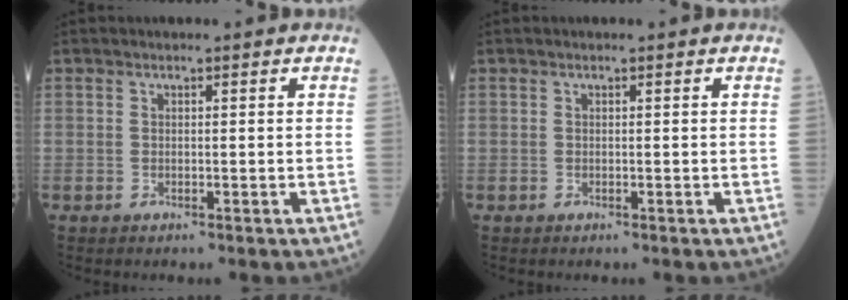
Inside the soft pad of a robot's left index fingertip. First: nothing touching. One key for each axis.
{"total": 0.0}